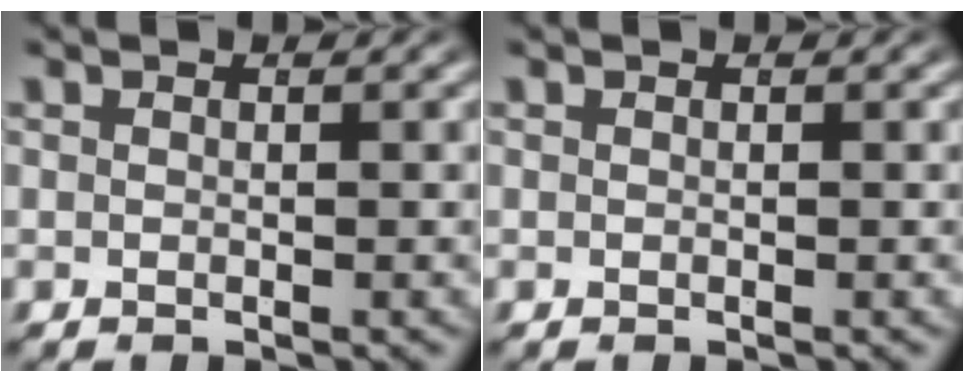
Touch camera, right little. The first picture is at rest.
{"total": 0.0}